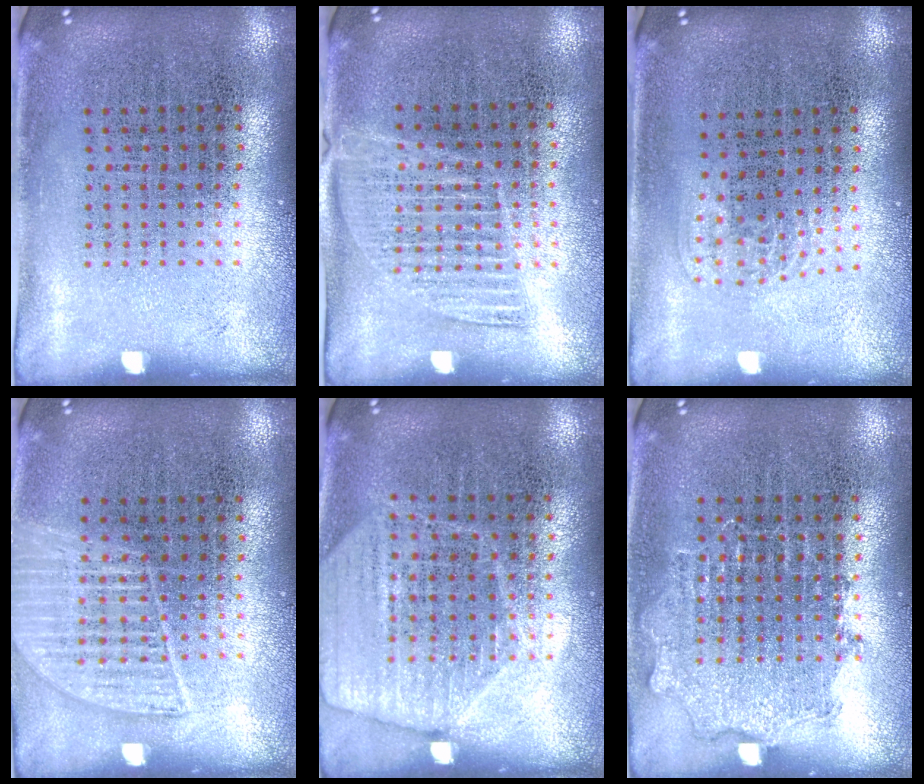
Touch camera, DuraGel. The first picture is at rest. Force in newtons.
{"total": 1.3, "press": 1.1, "slide": 0.6}
{"total": 1.0, "press": 0.7, "slide": 0.8}
{"total": 1.3, "press": 1.3, "slide": 0.5}
{"total": 1.8, "press": 1.6, "slide": 0.7}
{"total": 0.9, "press": 0.9, "slide": 0.2}